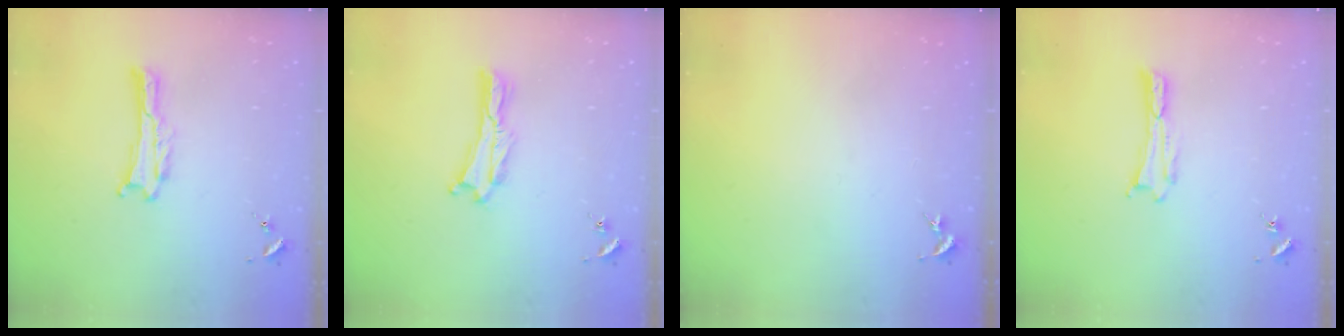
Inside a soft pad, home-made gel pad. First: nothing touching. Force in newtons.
{"total": 0.6, "press": 0.5, "slide": 0.2}
{"total": 0.0}
{"total": 0.0}